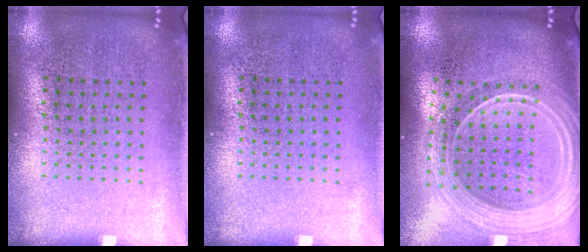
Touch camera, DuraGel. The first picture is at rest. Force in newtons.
{"total": 0.0}
{"total": 2.5, "press": 2.1, "slide": 1.3}